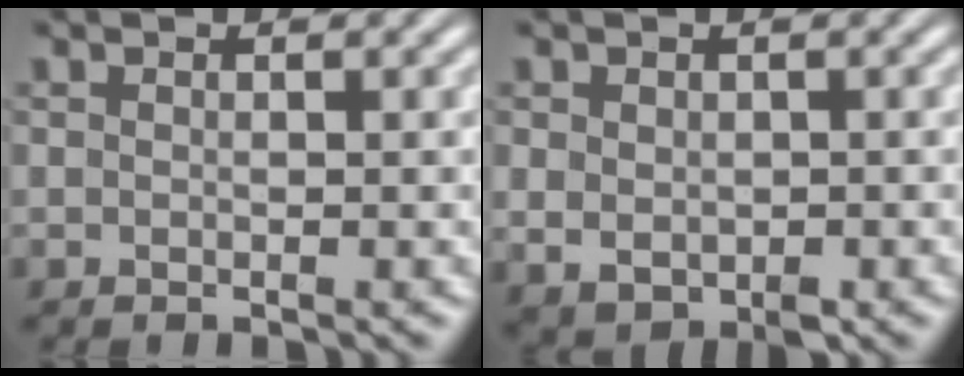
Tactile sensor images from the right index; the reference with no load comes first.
{"total": 3.2, "force": [-0.5, 2.4, 2.0], "torque": [-0.048, -0.024, 0.010]}